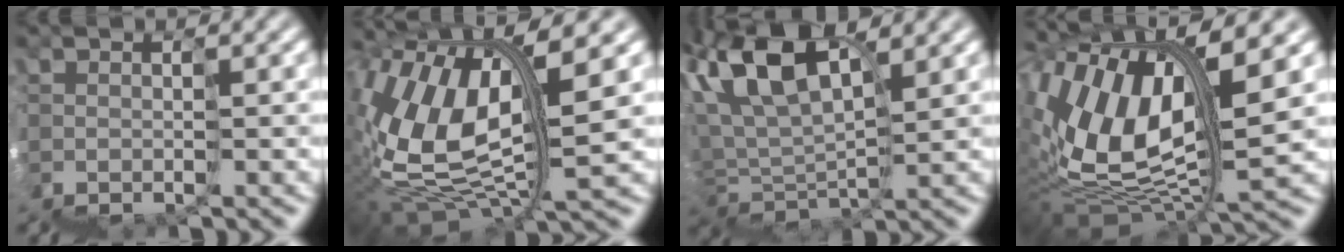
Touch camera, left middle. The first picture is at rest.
{"total": 6.2, "force": [4.6, 0.9, 4.1], "torque": [-0.118, 0.035, 0.074]}
{"total": 4.1, "force": [4.1, -0.1, 0.4], "torque": [-0.020, 0.047, 0.055]}
{"total": 7.1, "force": [5.1, 2.2, 4.5], "torque": [-0.121, 0.037, 0.075]}